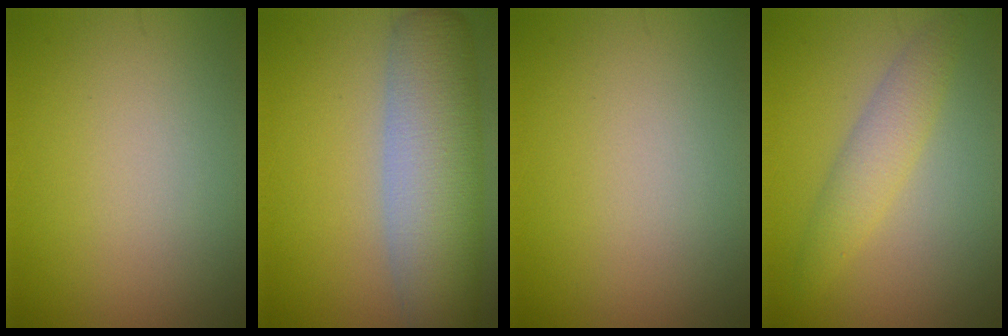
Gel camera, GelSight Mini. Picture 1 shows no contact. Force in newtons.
{"total": 8.7, "press": 8.7, "slide": 0.9}
{"total": 0.0}
{"total": 2.8, "press": 2.8, "slide": 0.0}